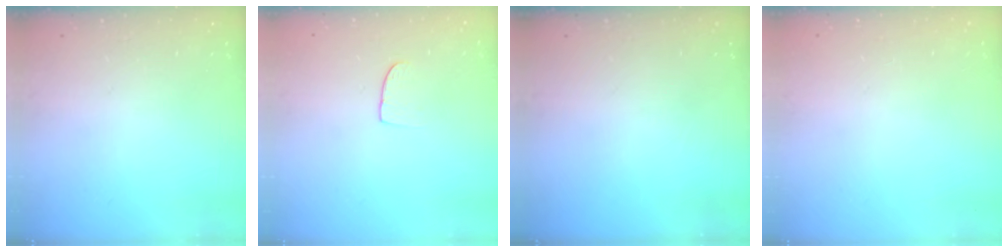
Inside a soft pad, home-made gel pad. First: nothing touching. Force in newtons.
{"total": 5.6, "press": 5.5, "slide": 0.5}
{"total": 0.0}
{"total": 0.0}